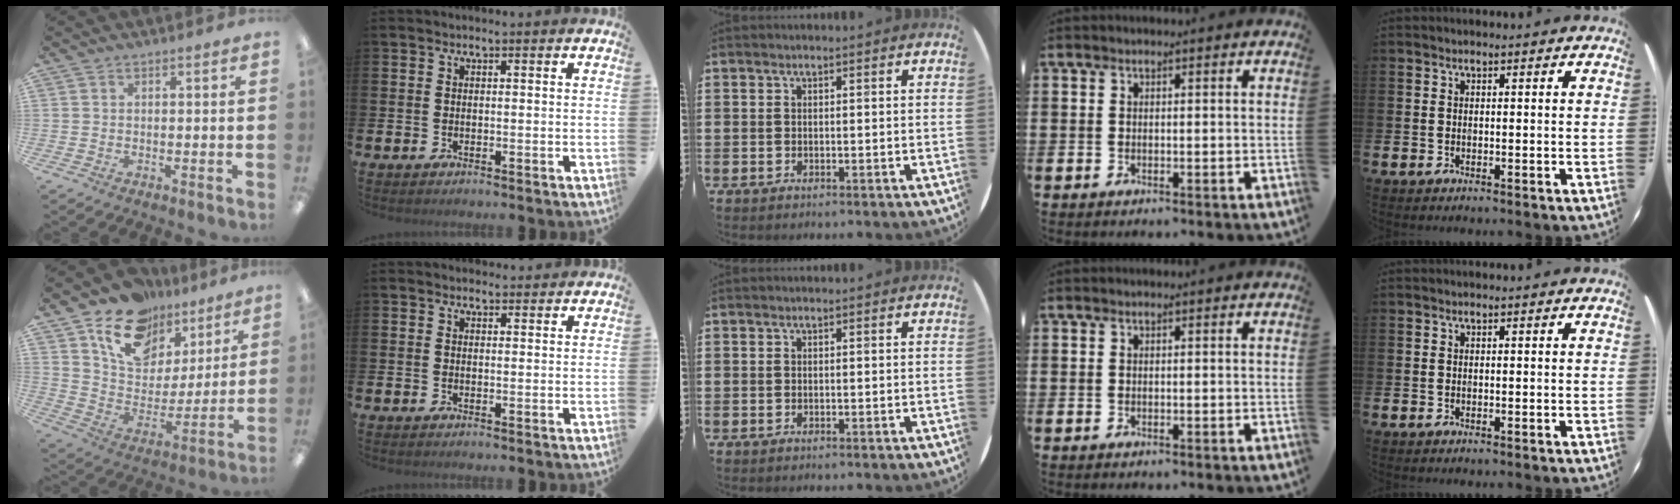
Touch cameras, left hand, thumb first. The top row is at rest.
{"thumb": {"total": 15.7, "force": [10.5, 10.1, 5.8], "torque": [-0.106, -0.060, 0.195]}, "index": {"total": 1.2, "force": [1.1, 0.5, 0.0], "torque": [0.013, -0.001, 0.017]}}